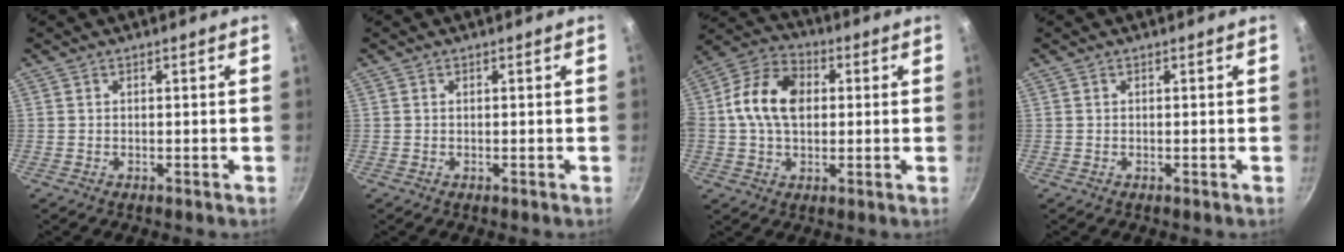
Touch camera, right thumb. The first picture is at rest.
{"total": 0.0}
{"total": 13.6, "force": [1.4, 9.4, 9.7], "torque": [-0.159, 0.019, 0.007]}
{"total": 0.0}